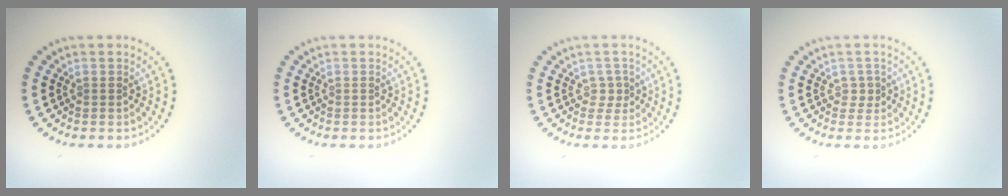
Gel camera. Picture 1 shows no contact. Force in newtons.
{"total": 0.0}
{"total": 1.0, "press": 0.8, "slide": 0.6}
{"total": 0.9, "press": 0.7, "slide": 0.4}